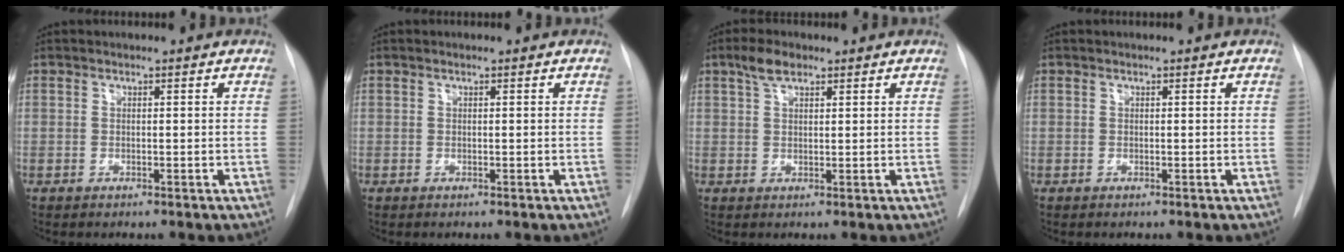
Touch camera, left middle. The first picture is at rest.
{"total": 0.0}
{"total": 3.3, "force": [2.2, 1.4, 2.0], "torque": [-0.043, 0.009, 0.042]}
{"total": 0.0}